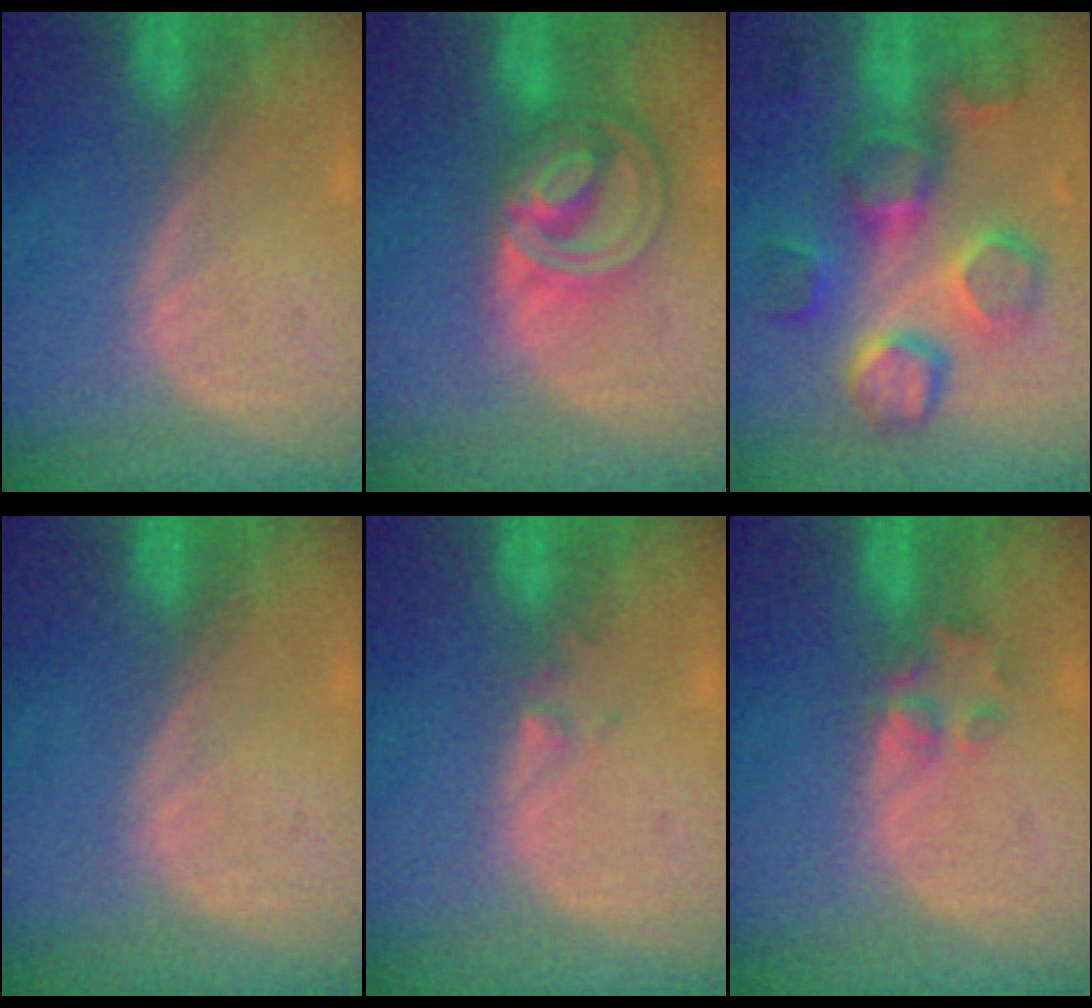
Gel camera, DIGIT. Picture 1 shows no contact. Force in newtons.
{"total": 8.8, "press": 7.4, "slide": 4.7}
{"total": 10.6, "press": 10.3, "slide": 2.2}
{"total": 0.0}
{"total": 1.0, "press": 0.9, "slide": 0.5}
{"total": 2.7, "press": 2.6, "slide": 0.9}